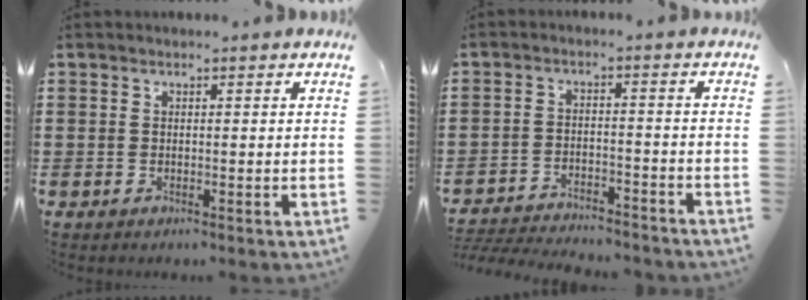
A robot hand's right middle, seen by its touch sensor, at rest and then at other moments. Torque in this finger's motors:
{"motor_torque": [1.72, -0.42, 0.53, 0.16]}